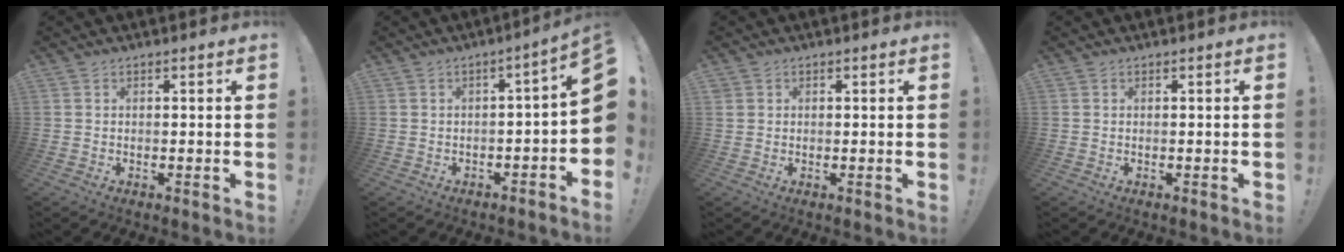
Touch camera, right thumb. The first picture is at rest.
{"total": 6.3, "force": [-0.6, 0.5, 6.2], "torque": [-0.082, -0.007, -0.009]}
{"total": 1.3, "force": [0.8, 1.0, 0.2], "torque": [-0.009, 0.003, 0.017]}
{"total": 0.5, "force": [-0.3, -0.4, 0.1], "torque": [-0.007, 0.001, -0.004]}